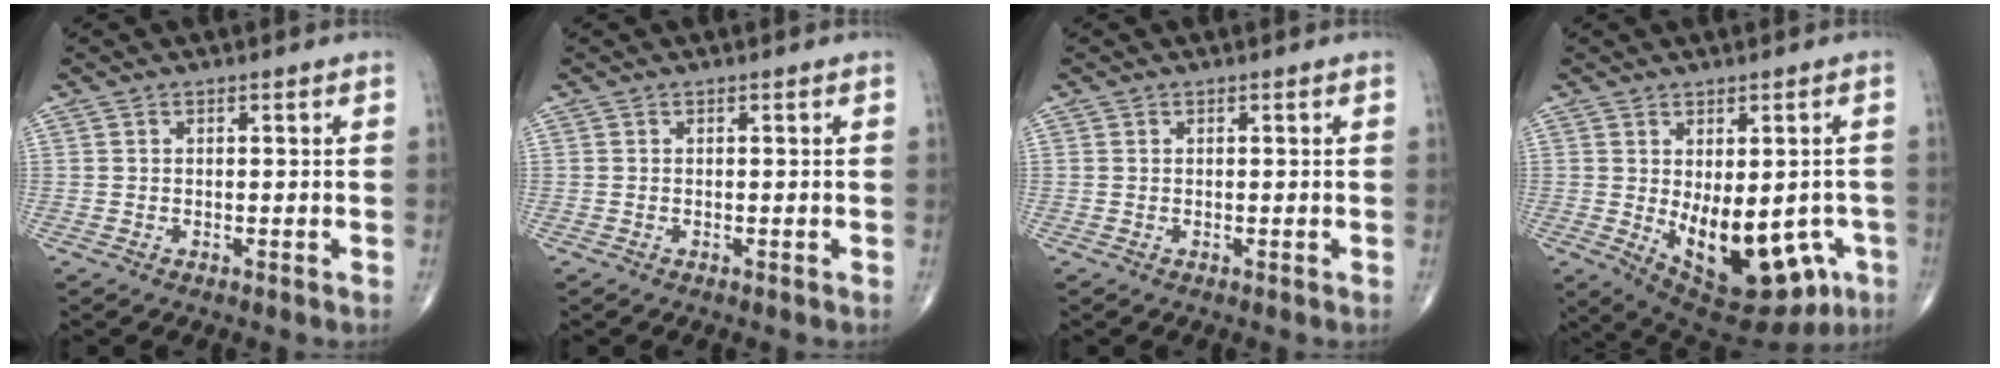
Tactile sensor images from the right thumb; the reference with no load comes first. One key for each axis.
{"total": 0.0}
{"total": 0.0}
{"total": 18.2, "fx": -4.6, "fy": 9.4, "fz": 14.9, "tx": -0.181, "ty": -0.009, "tz": -0.035}